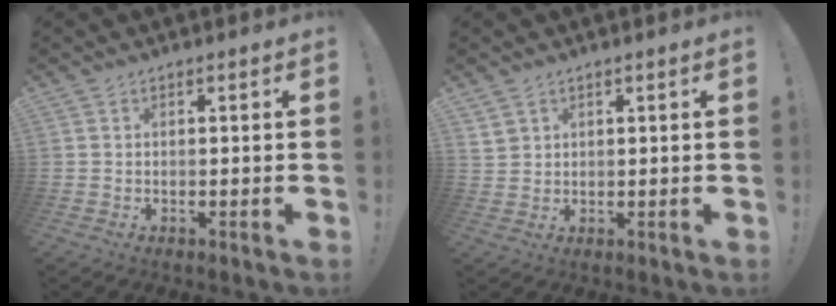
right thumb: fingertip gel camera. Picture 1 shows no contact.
{"total": 2.8, "force": [2.1, 1.7, 0.7], "torque": [-0.003, -0.016, 0.038]}